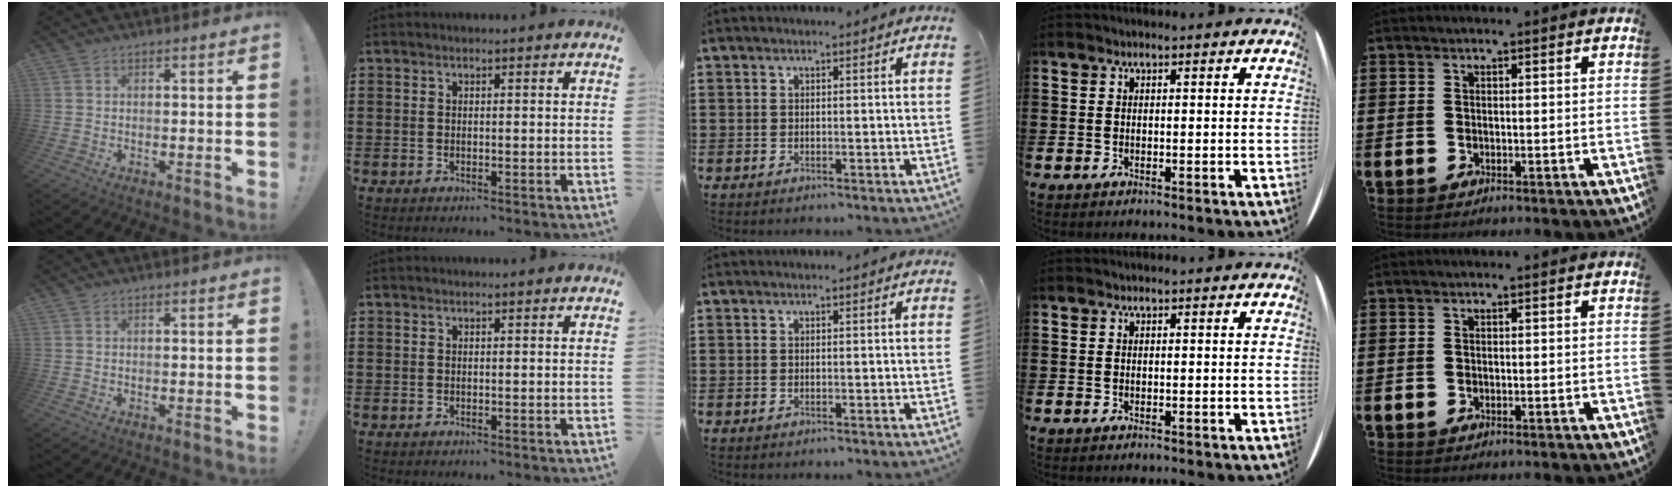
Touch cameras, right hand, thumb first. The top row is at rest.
{}